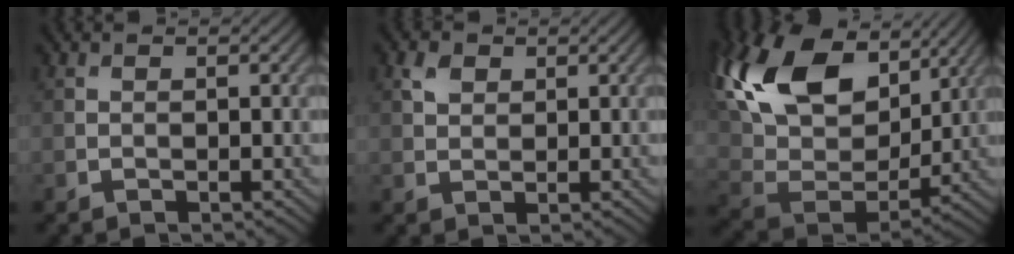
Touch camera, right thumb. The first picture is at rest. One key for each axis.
{"total": 2.0, "fx": 1.0, "fy": 1.4, "fz": 1.0, "tx": -0.026, "ty": 0.002, "tz": 0.021}
{"total": 19.3, "fx": 9.2, "fy": 11.7, "fz": 12.3, "tx": -0.306, "ty": 0.043, "tz": 0.175}